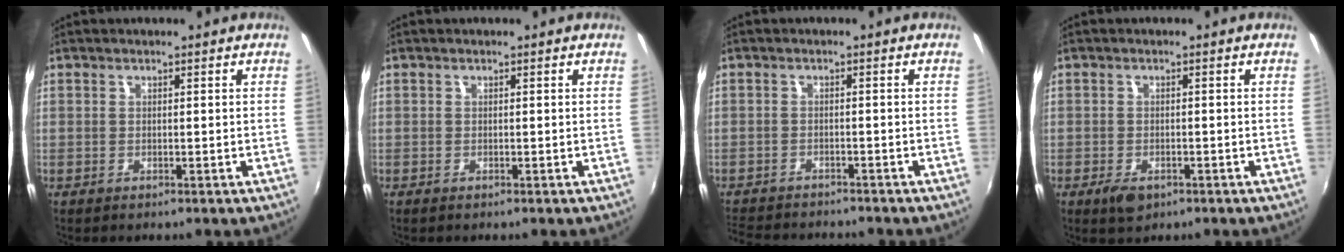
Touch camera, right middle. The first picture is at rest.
{"total": 0.0}
{"total": 9.3, "force": [-8.5, 2.4, 2.9], "torque": [-0.081, -0.014, -0.135]}
{"total": 3.6, "force": [-2.0, 2.0, 2.3], "torque": [-0.051, -0.010, -0.034]}